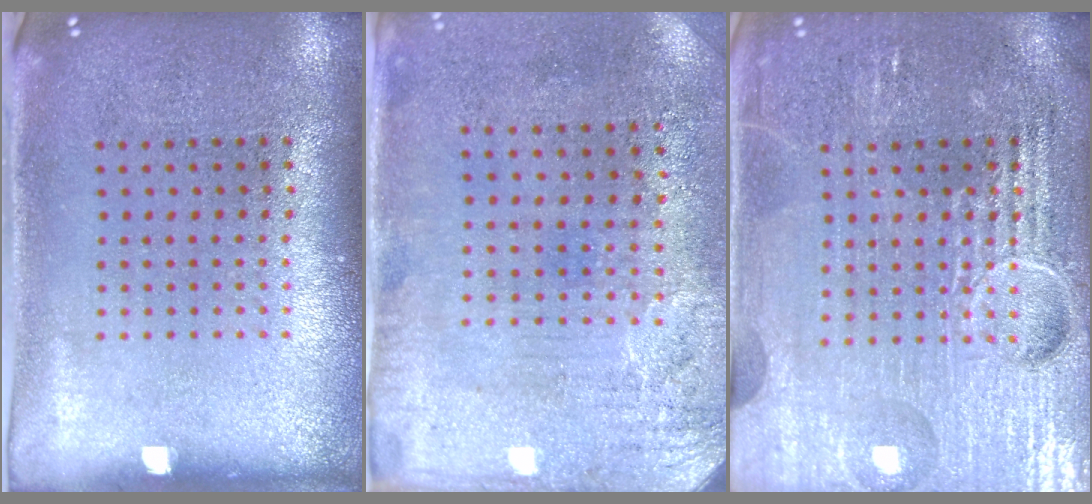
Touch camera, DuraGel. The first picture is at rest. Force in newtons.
{"total": 3.3, "press": 2.6, "slide": 2.0}
{"total": 6.8, "press": 6.8, "slide": 0.8}